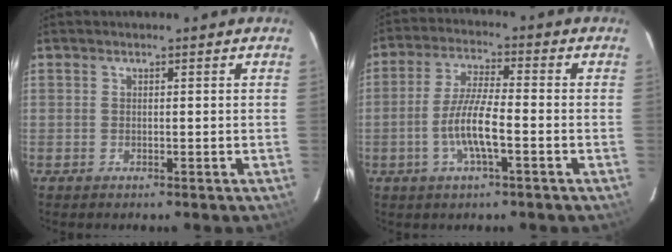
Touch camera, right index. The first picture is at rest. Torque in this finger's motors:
{"motor_torque": [1.14, -0.65, 0.64, 0.17]}